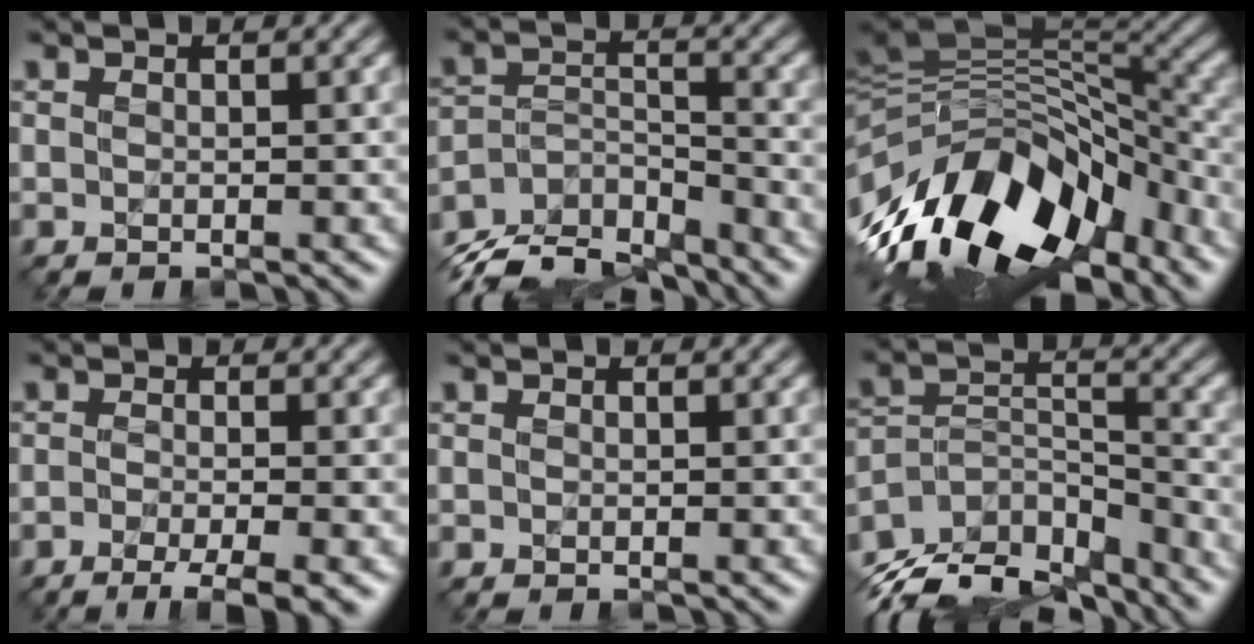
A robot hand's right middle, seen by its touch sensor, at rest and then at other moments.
{"total": 8.3, "force": [-7.5, 2.8, 2.1], "torque": [-0.067, -0.002, -0.124]}
{"total": 12.7, "force": [-6.0, 7.0, 8.8], "torque": [-0.180, 0.023, -0.100]}
{"total": 4.3, "force": [-3.0, 0.5, 3.0], "torque": [-0.055, -0.002, -0.049]}
{"total": 0.0}
{"total": 10.2, "force": [-8.6, 4.5, 3.1], "torque": [-0.082, 0.015, -0.134]}